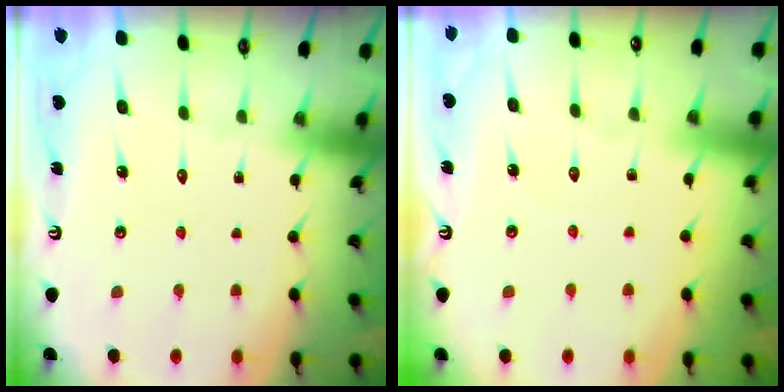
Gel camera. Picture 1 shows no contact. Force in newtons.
{"total": 1.9, "press": 1.9, "slide": 0.3}